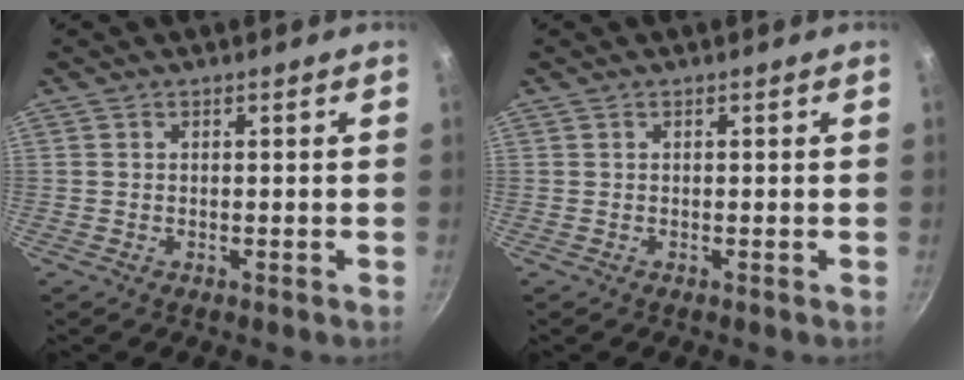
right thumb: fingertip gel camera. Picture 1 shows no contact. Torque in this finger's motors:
{"motor_torque": [0.00, 0.00, 0.00, 0.00, 0.00]}